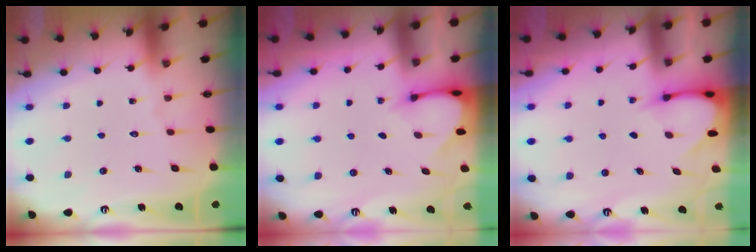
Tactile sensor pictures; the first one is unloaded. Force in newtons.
{"total": 3.1, "press": 3.1, "slide": 0.2}
{"total": 3.5, "press": 3.4, "slide": 0.3}